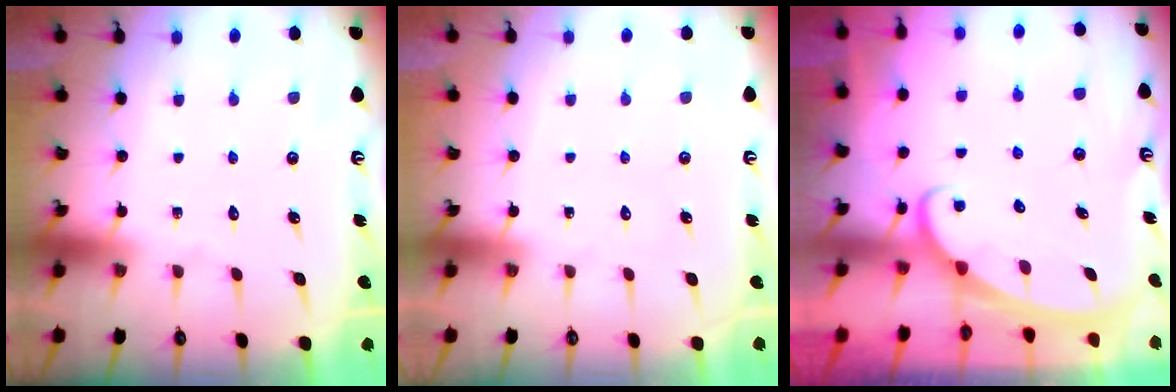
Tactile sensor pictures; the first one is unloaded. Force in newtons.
{"total": 0.0}
{"total": 2.5, "press": 2.5, "slide": 0.3}